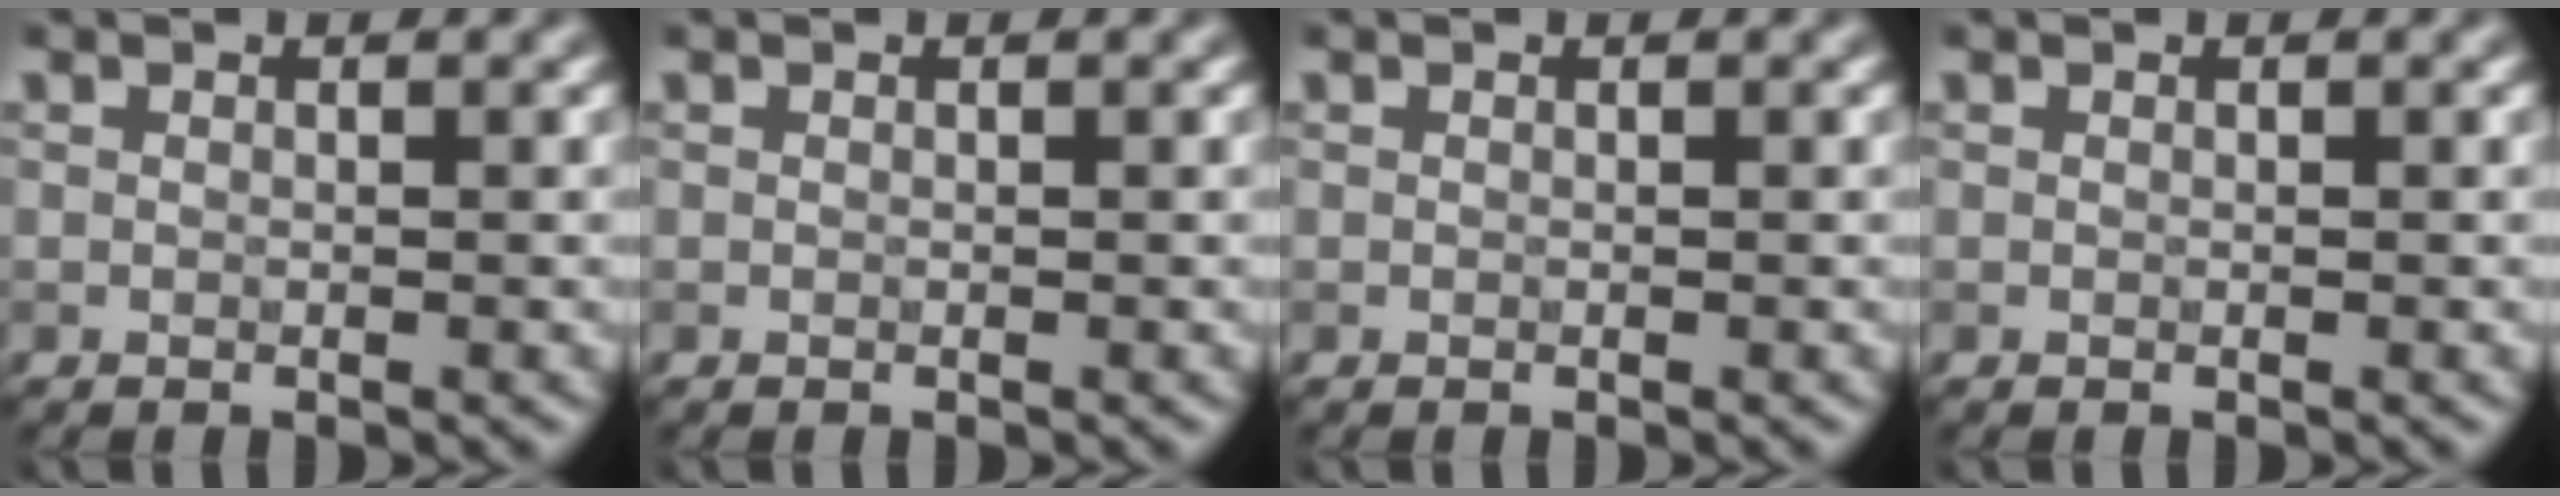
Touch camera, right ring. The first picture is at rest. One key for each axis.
{"total": 0.0}
{"total": 0.0}
{"total": 0.0}